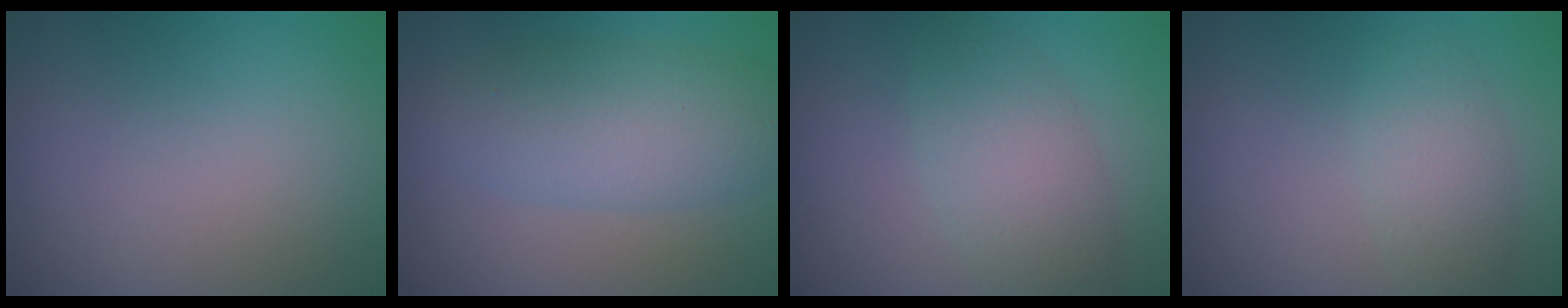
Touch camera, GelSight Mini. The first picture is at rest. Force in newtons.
{"total": 5.5, "press": 5.5, "slide": 0.3}
{"total": 4.5, "press": 4.5, "slide": 0.2}
{"total": 2.7, "press": 2.7, "slide": 0.1}